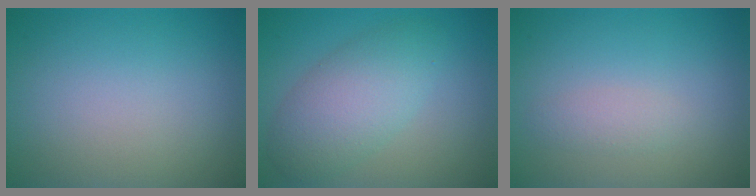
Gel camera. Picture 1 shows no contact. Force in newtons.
{"total": 5.1, "press": 5.1, "slide": 0.3}
{"total": 1.1, "press": 1.1, "slide": 0.0}